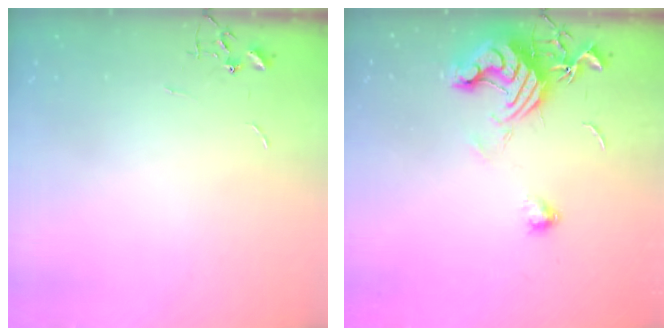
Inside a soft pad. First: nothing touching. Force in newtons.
{"total": 13.5, "press": 13.4, "slide": 1.7}